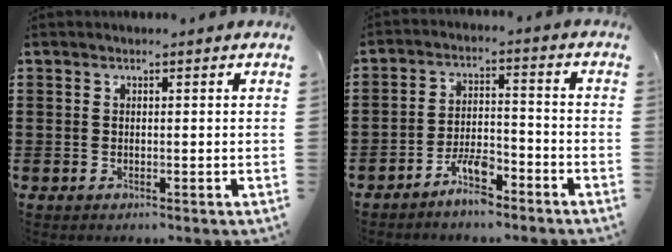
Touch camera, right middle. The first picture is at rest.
{"total": 5.6, "force": [-4.6, 1.4, 2.9], "torque": [-0.062, 0.007, -0.091]}